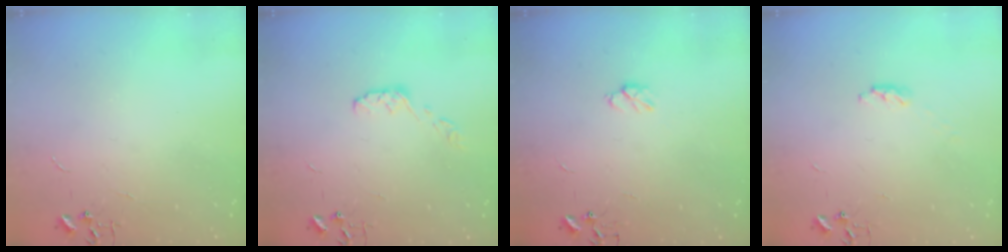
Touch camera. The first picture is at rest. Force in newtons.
{"total": 4.9, "press": 4.9, "slide": 0.7}
{"total": 4.5, "press": 4.4, "slide": 0.8}
{"total": 3.2, "press": 3.2, "slide": 0.5}